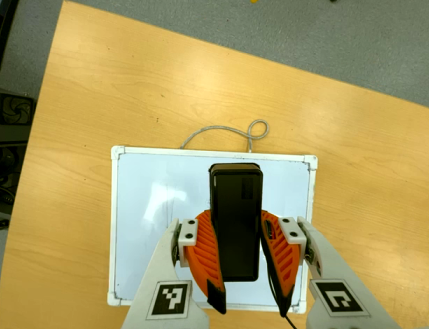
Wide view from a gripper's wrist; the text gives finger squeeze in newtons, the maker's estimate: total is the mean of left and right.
{"total": 10.2, "left": 8.4, "right": 12.1}